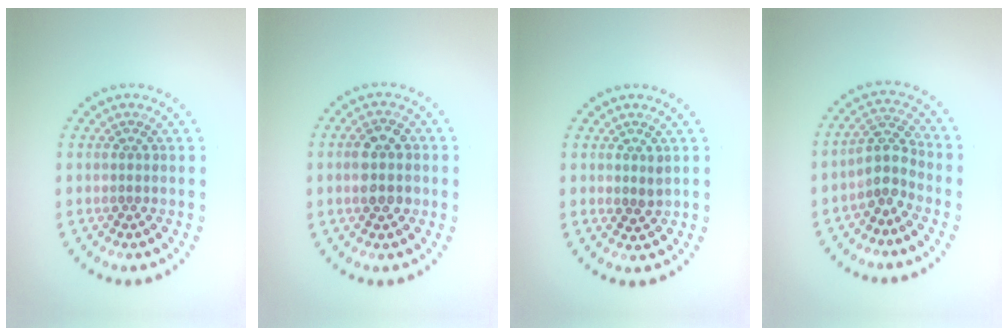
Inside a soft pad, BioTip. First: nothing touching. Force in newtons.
{"total": 3.5, "press": 3.5, "slide": 0.1}
{"total": 1.1, "press": 1.0, "slide": 0.4}
{"total": 2.9, "press": 2.3, "slide": 1.8}